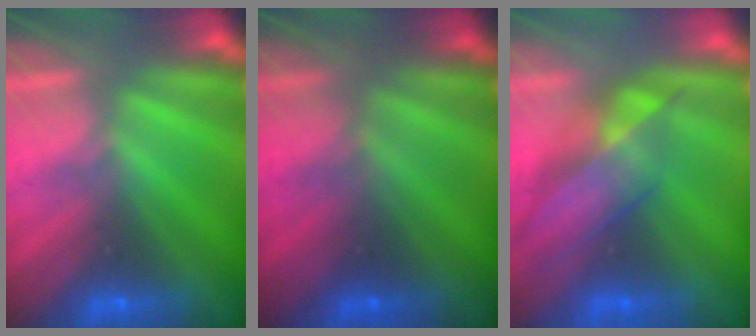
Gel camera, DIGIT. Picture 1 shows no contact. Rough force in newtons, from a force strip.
{"total": 1.7}
{"total": 3.7}